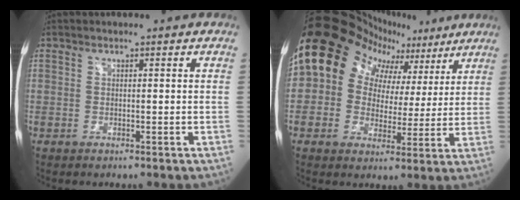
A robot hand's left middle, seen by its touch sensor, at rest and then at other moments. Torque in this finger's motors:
{"motor_torque": [1.92, -0.22, 1.05, 0.21]}